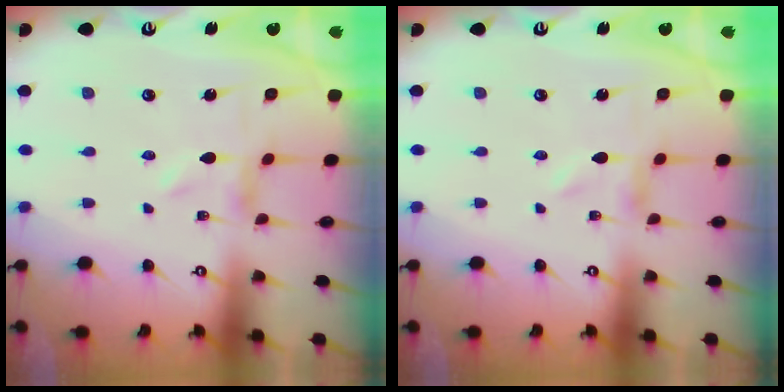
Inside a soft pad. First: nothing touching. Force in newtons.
{"total": 0.0}